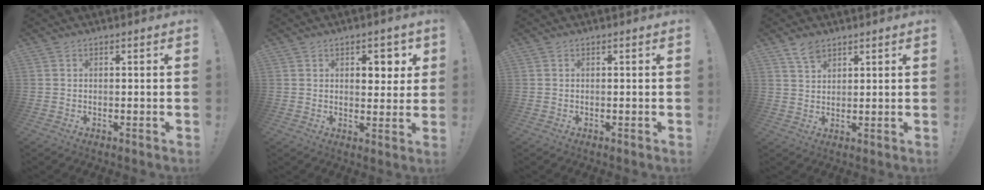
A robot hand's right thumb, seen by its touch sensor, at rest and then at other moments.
{"total": 5.4, "force": [2.6, 3.3, 3.4], "torque": [-0.038, -0.012, 0.041]}
{"total": 0.0}
{"total": 4.6, "force": [3.5, 2.3, 1.9], "torque": [-0.027, -0.020, 0.065]}